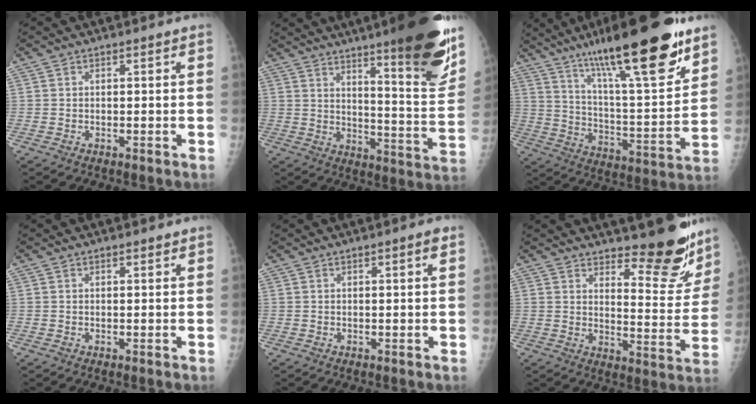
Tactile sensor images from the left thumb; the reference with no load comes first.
{"total": 22.5, "force": [14.6, 3.0, 16.8], "torque": [-0.208, -0.081, 0.207]}
{"total": 27.0, "force": [17.3, 5.7, 19.9], "torque": [-0.305, -0.061, 0.283]}
{"total": 1.0, "force": [0.8, 0.3, 0.4], "torque": [-0.006, -0.004, 0.012]}
{"total": 1.5, "force": [0.8, 0.1, 1.2], "torque": [-0.020, -0.002, 0.011]}
{"total": 14.4, "force": [12.1, 4.1, 6.8], "torque": [-0.048, -0.116, 0.159]}